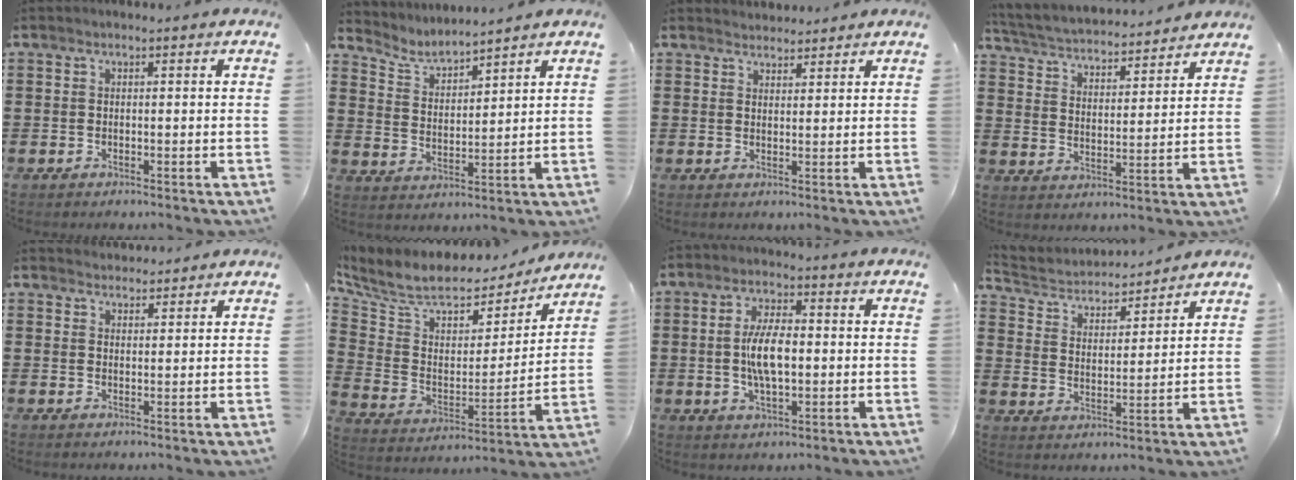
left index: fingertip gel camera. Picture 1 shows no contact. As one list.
[{"total": 3.9, "force": [3.9, 0.4, 0.5], "torque": [-0.030, -0.020, 0.065]}, {"total": 2.3, "force": [2.2, 0.4, -0.3], "torque": [0.000, -0.001, 0.044]}, {"total": 3.5, "force": [3.5, 0.3, 0.3], "torque": [-0.029, -0.030, 0.053]}, {"total": 2.3, "force": [2.2, 0.5, -0.3], "torque": [-0.001, -0.001, 0.043]}, {"total": 8.0, "force": [6.5, 3.5, 3.2], "torque": [-0.090, -0.044, 0.110]}, {"total": 7.2, "force": [-0.2, 2.9, 6.6], "torque": [-0.141, -0.001, -0.011]}, {"total": 4.1, "force": [4.0, 1.1, 0.3], "torque": [-0.034, -0.027, 0.064]}]